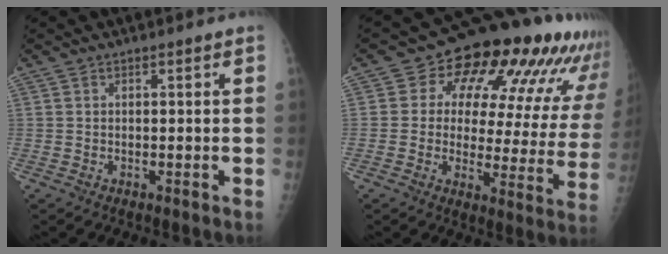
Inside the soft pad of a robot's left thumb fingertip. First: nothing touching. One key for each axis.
{"total": 21.8, "fx": 11.9, "fy": 10.2, "fz": 15.2, "tx": -0.163, "ty": -0.028, "tz": 0.143}